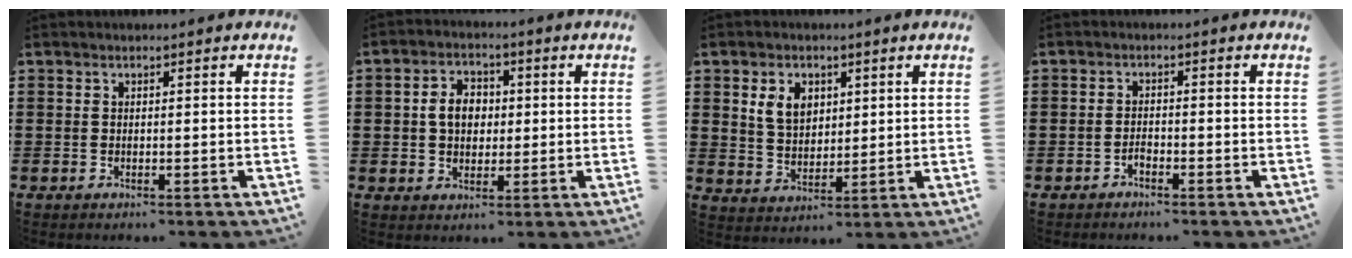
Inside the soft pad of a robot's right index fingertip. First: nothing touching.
{"total": 4.9, "force": [0.2, 3.8, 3.1], "torque": [-0.079, 0.012, -0.003]}
{"total": 5.3, "force": [2.1, 3.8, 3.0], "torque": [-0.074, 0.014, 0.039]}
{"total": 1.3, "force": [-1.0, 0.5, 0.5], "torque": [-0.014, -0.002, -0.019]}